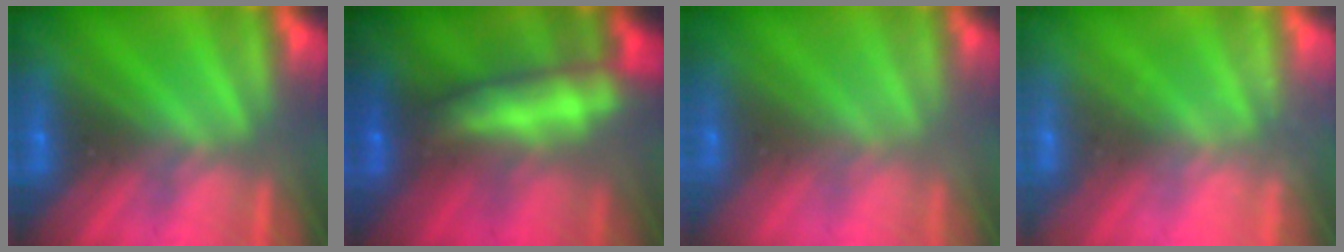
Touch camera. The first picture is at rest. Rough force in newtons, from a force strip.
{"total": 5.5}
{"total": 9.1}
{"total": 2.2}